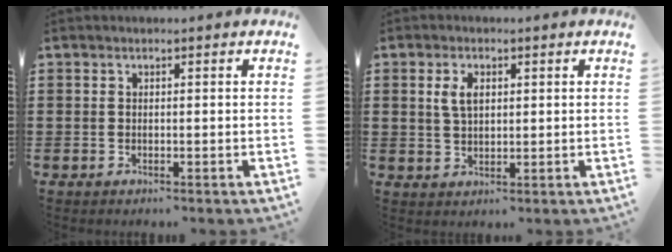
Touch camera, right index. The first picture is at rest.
{"total": 3.5, "force": [1.1, 1.9, 2.8], "torque": [-0.060, 0.011, 0.018]}